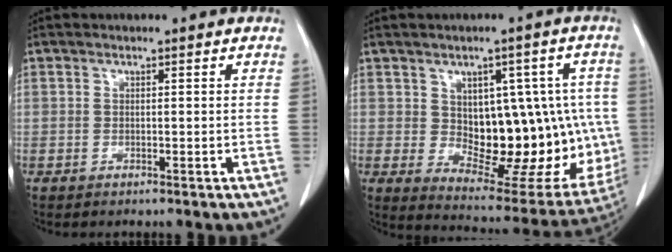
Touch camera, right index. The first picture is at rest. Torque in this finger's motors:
{"motor_torque": [1.29, 0.35, 0.27, 0.06]}